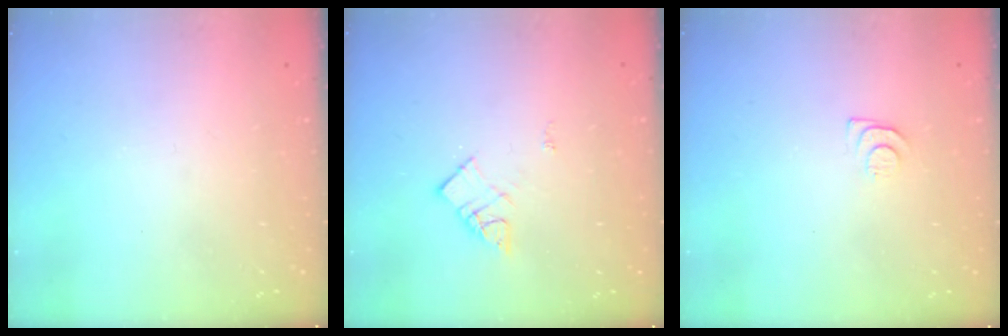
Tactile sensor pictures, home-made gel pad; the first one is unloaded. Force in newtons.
{"total": 6.9, "press": 6.9, "slide": 0.3}
{"total": 4.6, "press": 4.6, "slide": 0.7}